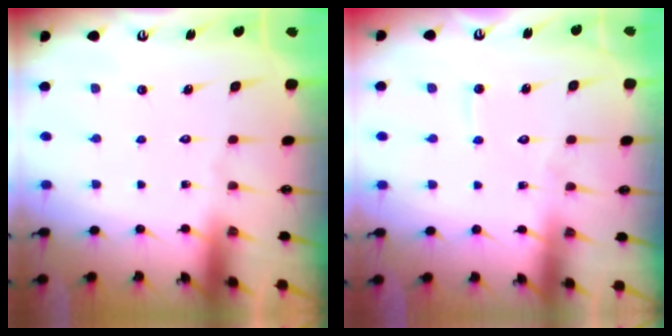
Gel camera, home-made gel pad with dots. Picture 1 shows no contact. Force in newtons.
{"total": 5.6, "press": 5.6, "slide": 0.7}